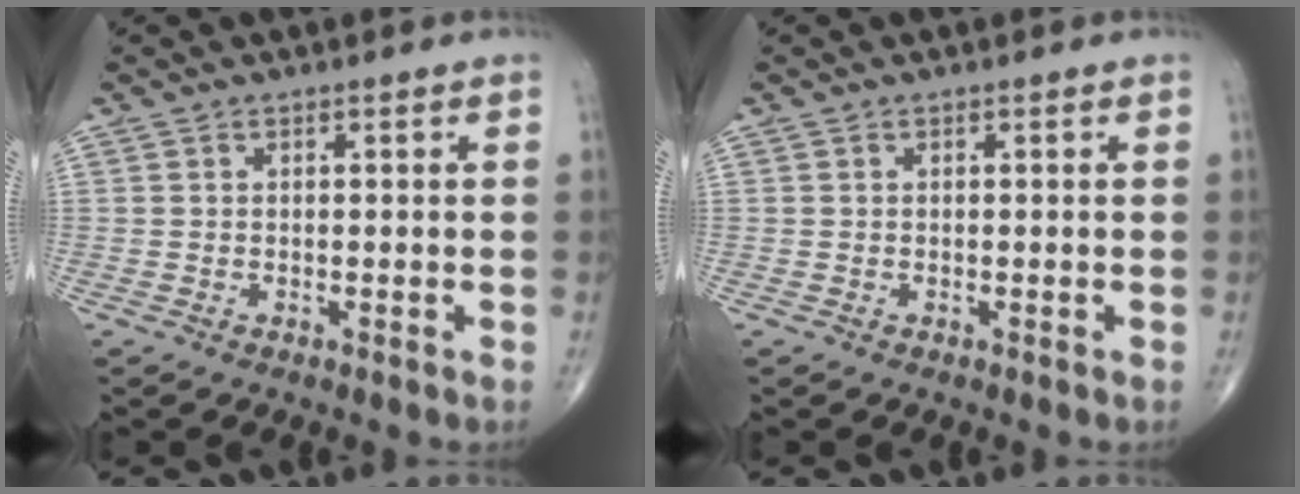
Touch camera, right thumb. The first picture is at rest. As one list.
[{"total": 0.0}]